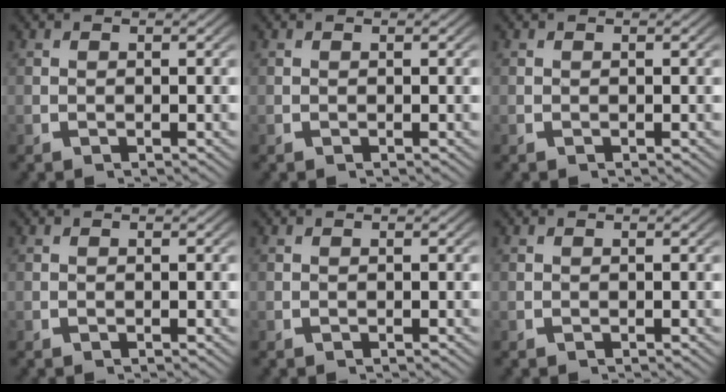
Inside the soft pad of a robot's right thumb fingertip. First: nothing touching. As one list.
[{"total": 0.0}, {"total": 0.0}, {"total": 0.0}, {"total": 0.0}, {"total": 0.0}]